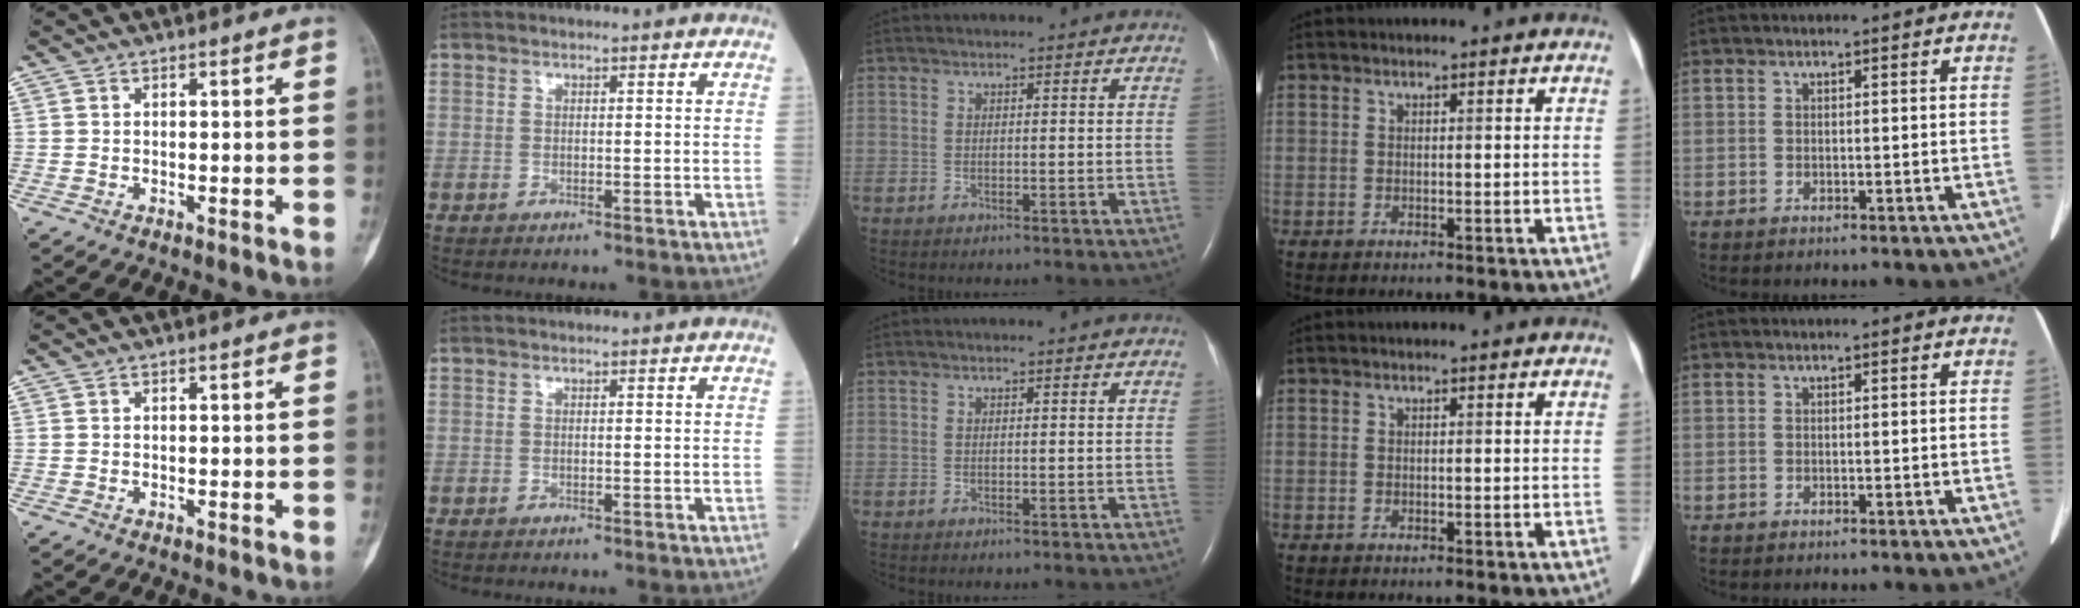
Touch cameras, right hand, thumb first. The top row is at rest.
{}